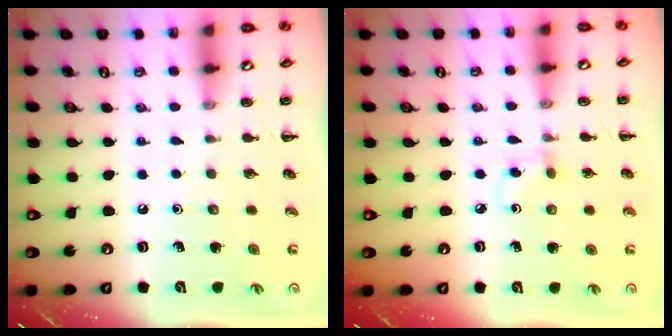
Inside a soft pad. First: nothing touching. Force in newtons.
{"total": 3.5, "press": 3.2, "slide": 1.5}